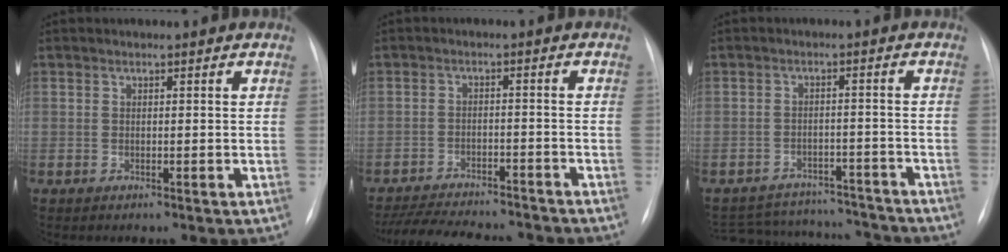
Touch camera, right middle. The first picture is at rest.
{"total": 16.0, "force": [-14.4, 3.3, 6.1], "torque": [-0.126, -0.010, -0.202]}
{"total": 14.5, "force": [-13.8, 3.9, 2.5], "torque": [-0.049, 0.016, -0.181]}